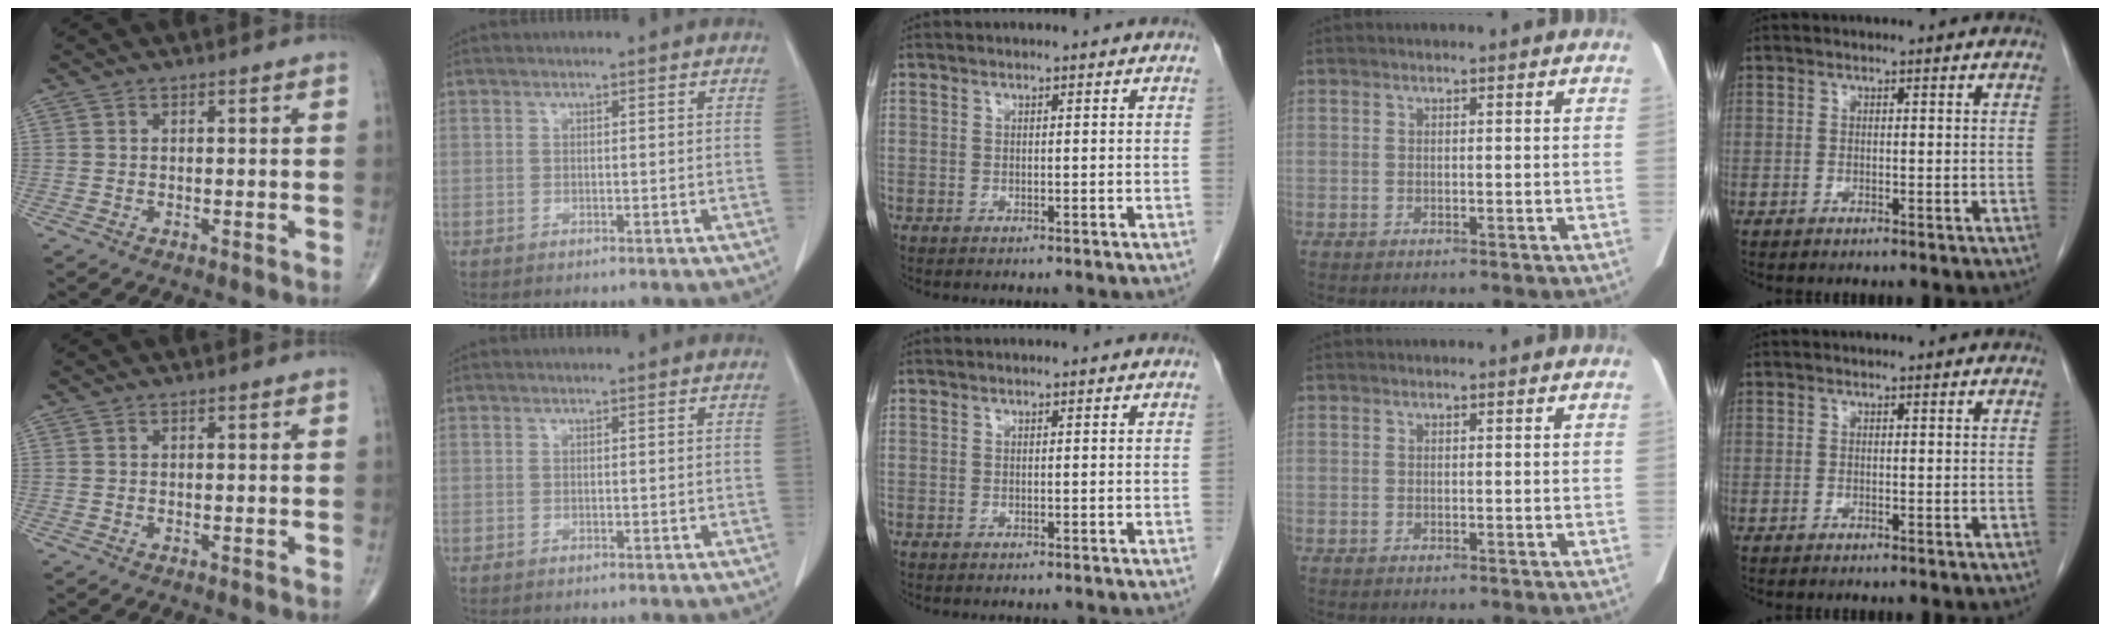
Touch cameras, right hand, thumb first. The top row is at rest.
{}